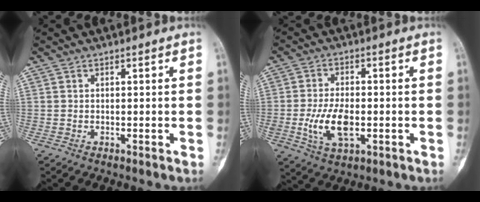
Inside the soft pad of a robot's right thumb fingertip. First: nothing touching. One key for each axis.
{"total": 9.2, "fx": -1.7, "fy": 4.8, "fz": 7.6, "tx": -0.144, "ty": 0.000, "tz": -0.026}